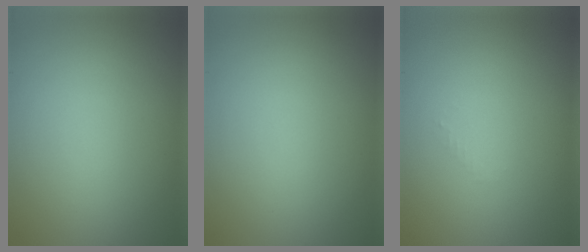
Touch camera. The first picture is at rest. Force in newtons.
{"total": 0.0}
{"total": 0.5, "press": 0.5, "slide": 0.2}